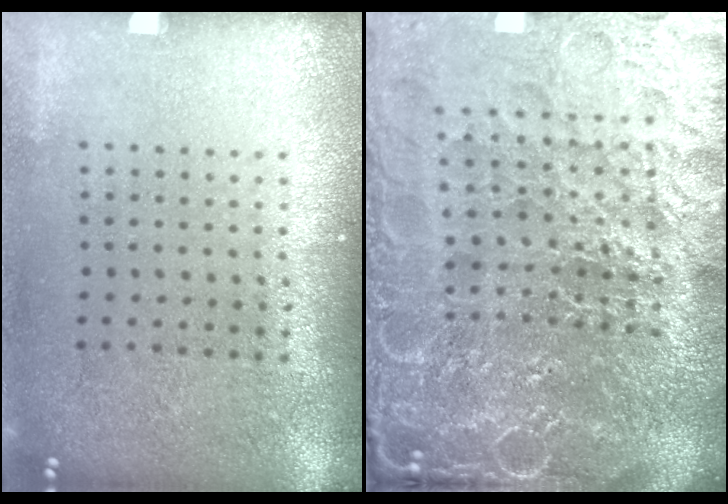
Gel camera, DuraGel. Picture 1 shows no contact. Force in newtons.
{"total": 6.6, "press": 5.9, "slide": 3.0}